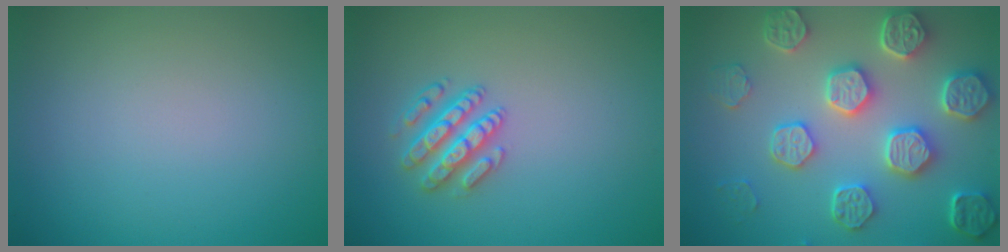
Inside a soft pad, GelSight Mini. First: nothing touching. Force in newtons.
{"total": 2.9, "press": 2.9, "slide": 0.7}
{"total": 7.3, "press": 6.0, "slide": 4.0}